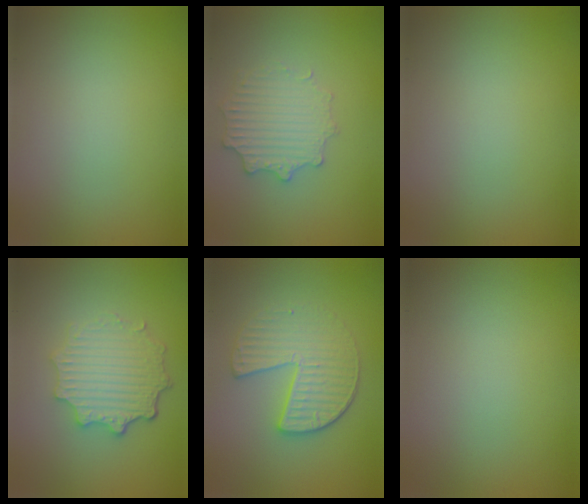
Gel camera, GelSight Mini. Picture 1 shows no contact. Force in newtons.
{"total": 2.9, "press": 2.9, "slide": 0.2}
{"total": 0.0}
{"total": 4.7, "press": 3.7, "slide": 2.9}
{"total": 3.8, "press": 3.4, "slide": 1.7}
{"total": 0.0}